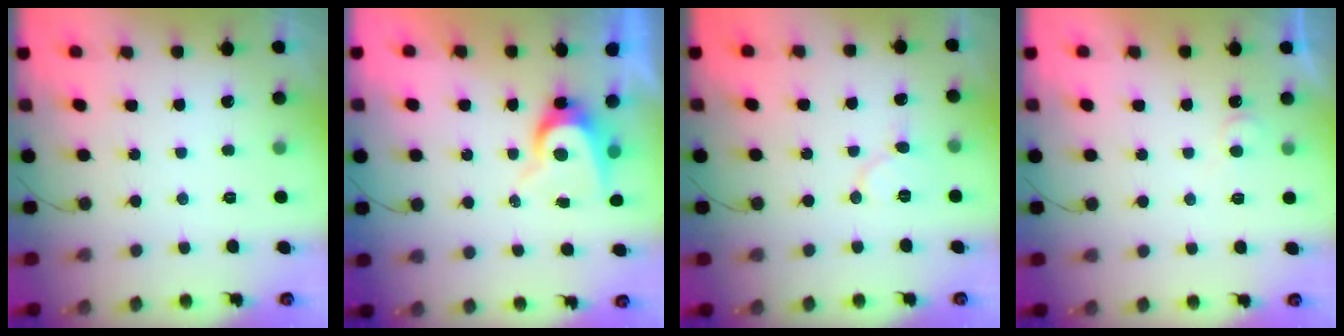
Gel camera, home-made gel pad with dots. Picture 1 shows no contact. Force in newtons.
{"total": 7.1, "press": 7.1, "slide": 0.1}
{"total": 6.5, "press": 6.5, "slide": 0.7}
{"total": 4.4, "press": 4.3, "slide": 0.4}